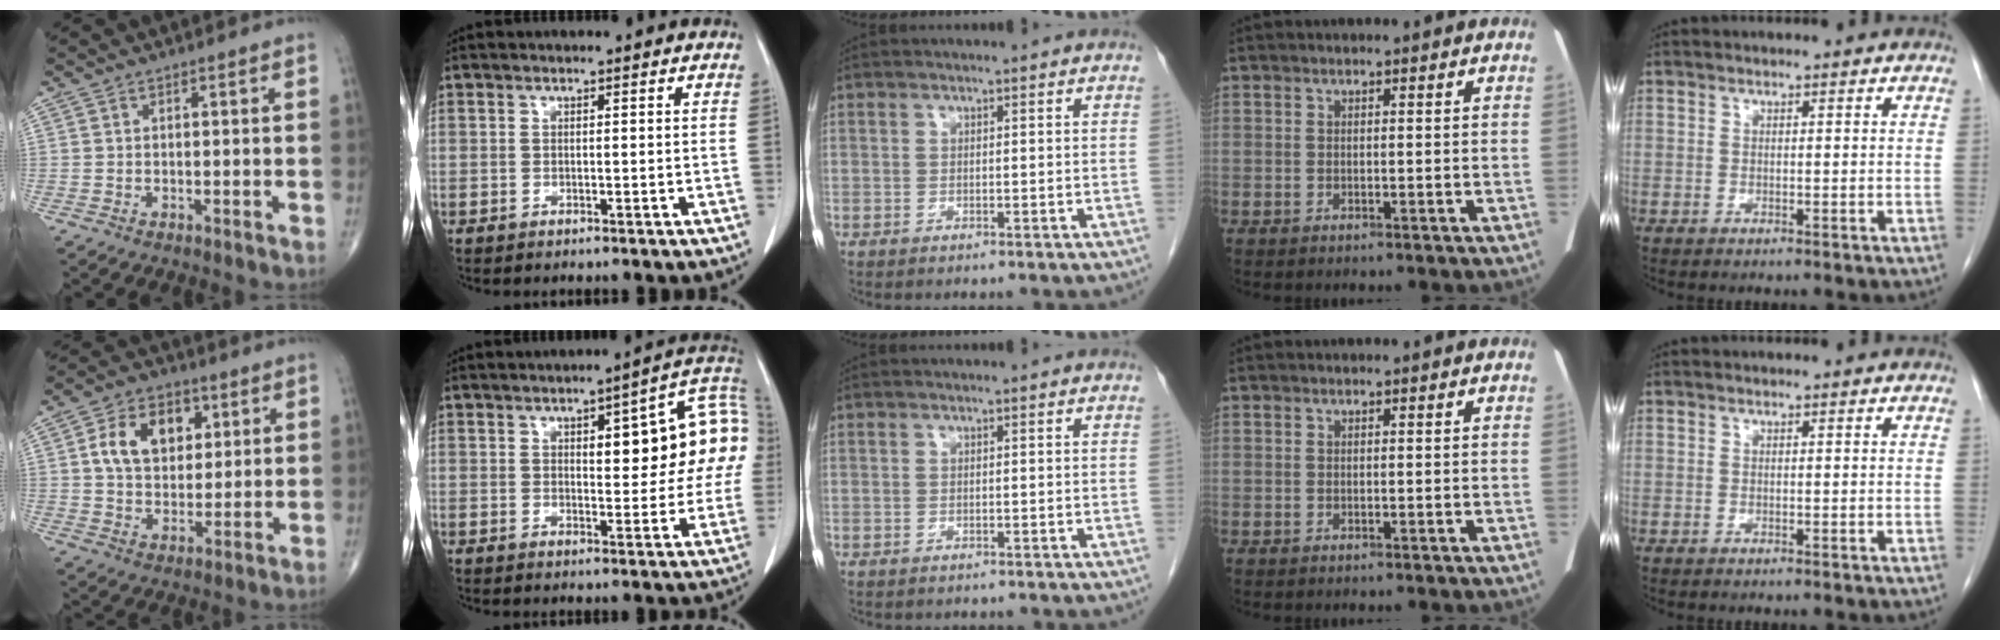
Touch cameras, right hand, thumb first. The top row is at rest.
{"thumb": {"total": 12.0, "force": [3.5, 8.2, 8.0], "torque": [-0.103, -0.004, 0.059]}, "index": {"total": 14.3, "force": [2.5, 4.4, 13.4], "torque": [-0.163, 0.034, 0.027]}, "middle": {"total": 1.5, "force": [-1.4, 0.6, 0.3], "torque": [-0.011, -0.001, -0.016]}}